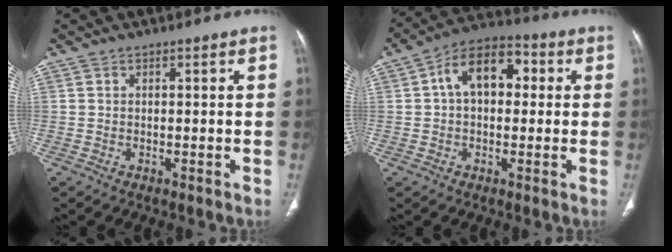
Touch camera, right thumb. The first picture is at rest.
{"total": 11.4, "force": [1.8, 7.4, 8.5], "torque": [-0.114, 0.032, 0.018]}